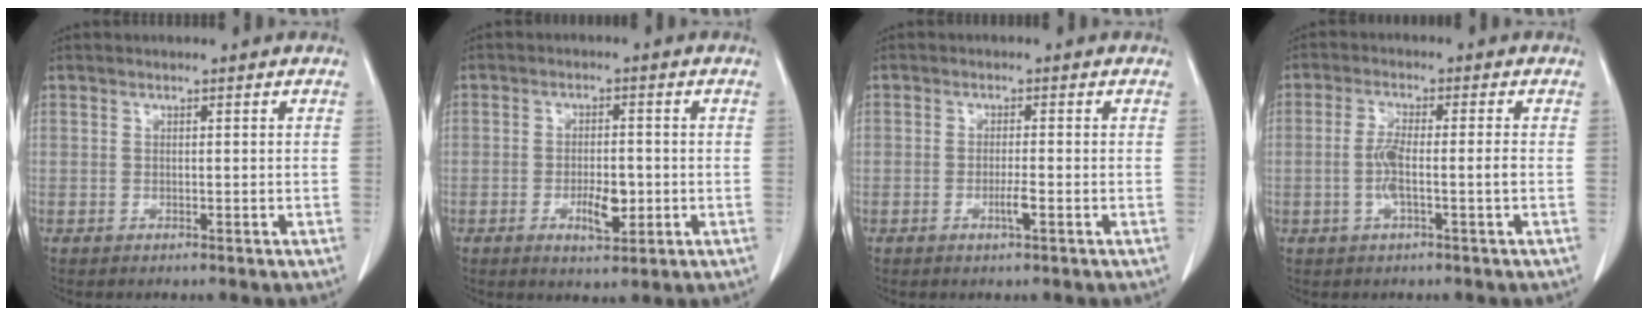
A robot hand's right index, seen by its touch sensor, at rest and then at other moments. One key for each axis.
{"total": 5.0, "fx": -1.5, "fy": 1.9, "fz": 4.3, "tx": -0.073, "ty": -0.001, "tz": -0.017}
{"total": 2.2, "fx": -0.9, "fy": 0.1, "fz": 2.0, "tx": -0.037, "ty": -0.002, "tz": -0.016}
{"total": 4.7, "fx": -1.1, "fy": 0.2, "fz": 4.6, "tx": -0.095, "ty": 0.003, "tz": -0.020}